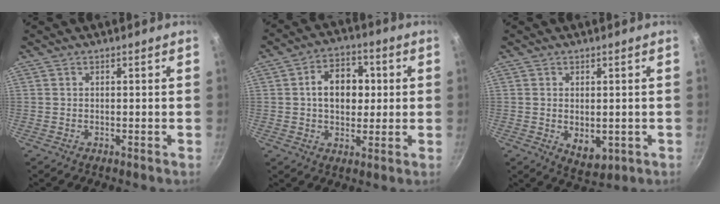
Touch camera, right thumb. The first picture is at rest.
{"total": 10.4, "force": [1.2, 7.5, 7.0], "torque": [-0.073, 0.012, 0.011]}
{"total": 5.5, "force": [-0.7, 3.5, 4.2], "torque": [-0.055, -0.010, 0.003]}